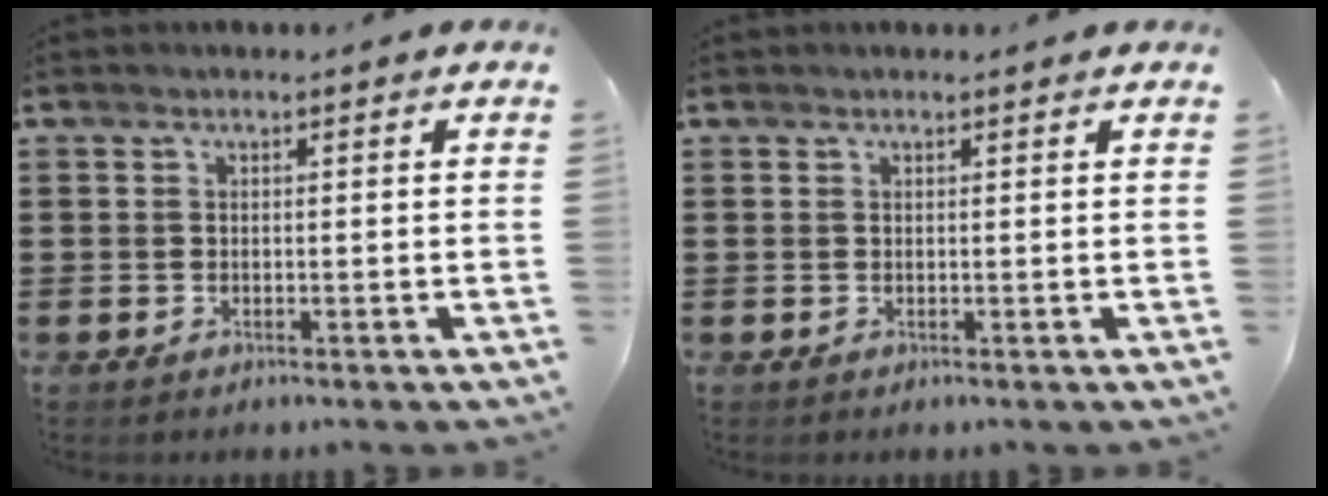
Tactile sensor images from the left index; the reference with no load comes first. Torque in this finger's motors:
{"motor_torque": [0.39, 0.59, -0.08, 0.01]}